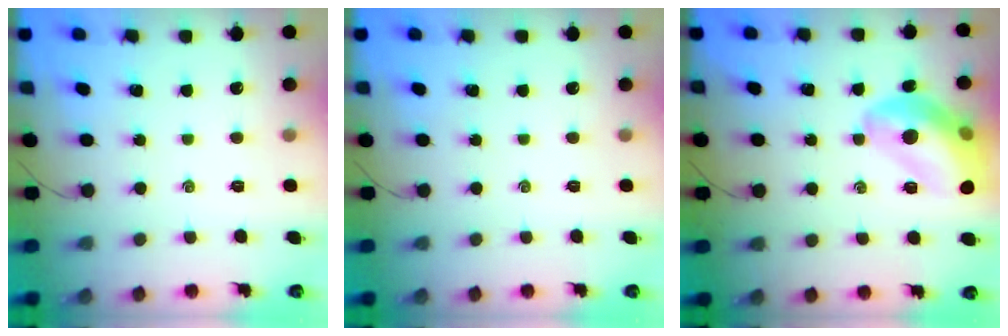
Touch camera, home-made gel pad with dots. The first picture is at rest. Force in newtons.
{"total": 0.0}
{"total": 17.7, "press": 17.5, "slide": 2.7}